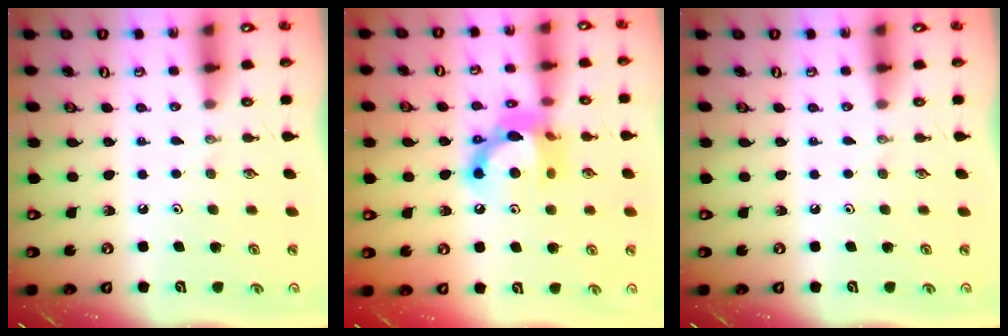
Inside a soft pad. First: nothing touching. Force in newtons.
{"total": 14.0, "press": 14.0, "slide": 0.8}
{"total": 0.0}